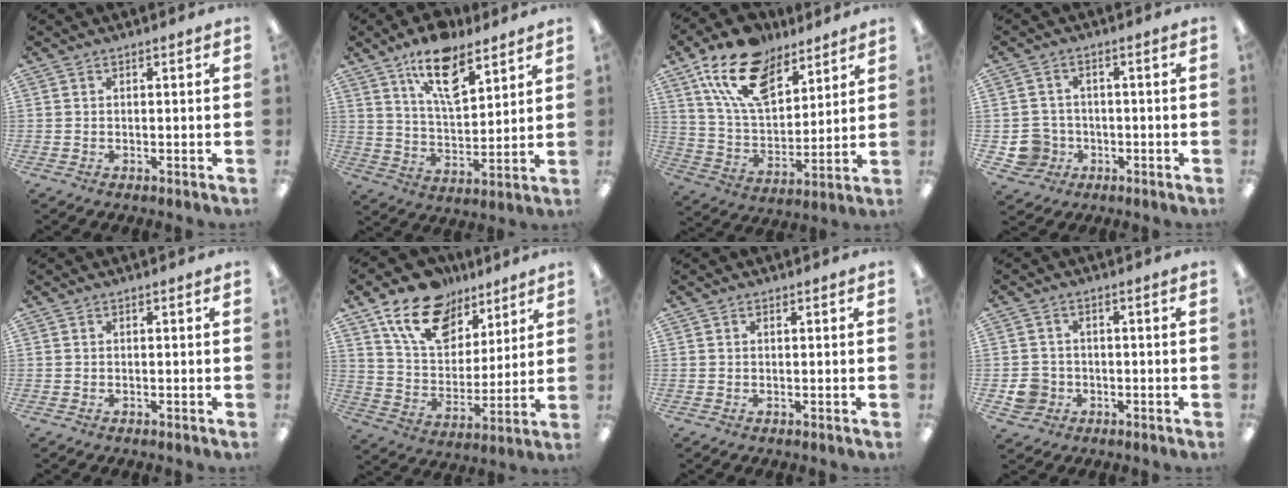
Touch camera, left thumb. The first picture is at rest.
{"total": 14.5, "force": [9.3, 6.2, 9.3], "torque": [-0.149, -0.041, 0.161]}
{"total": 17.9, "force": [11.1, 9.9, 10.0], "torque": [-0.181, -0.045, 0.204]}
{"total": 5.9, "force": [-2.0, 5.4, 1.0], "torque": [-0.036, 0.014, -0.031]}
{"total": 0.0}
{"total": 16.6, "force": [10.9, 10.0, 7.6], "torque": [-0.141, -0.051, 0.202]}
{"total": 0.0}
{"total": 4.9, "force": [-1.6, 4.5, 1.2], "torque": [-0.019, 0.007, -0.027]}